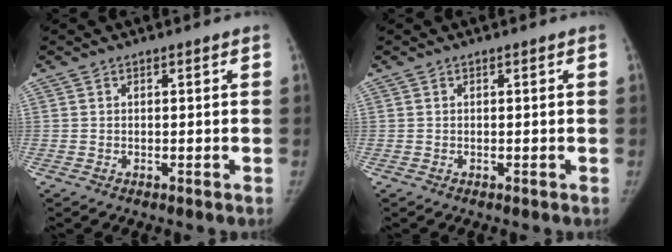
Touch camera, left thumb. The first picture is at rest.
{"total": 0.0}